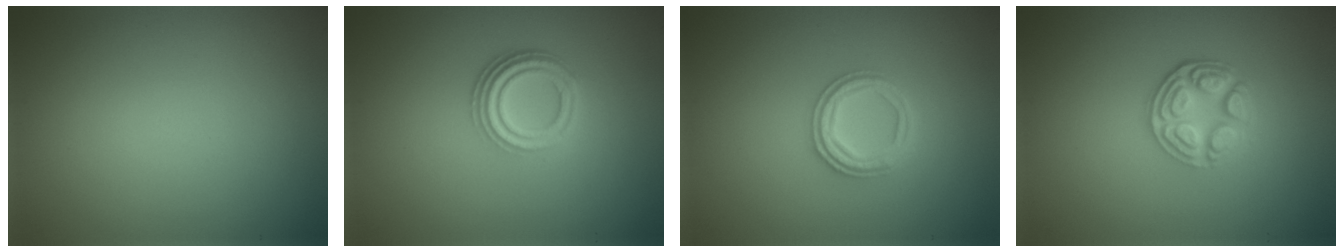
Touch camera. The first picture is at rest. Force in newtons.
{"total": 4.1, "press": 3.1, "slide": 2.7}
{"total": 2.8, "press": 2.6, "slide": 1.0}
{"total": 3.9, "press": 3.2, "slide": 2.3}